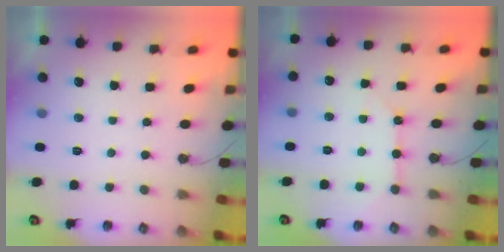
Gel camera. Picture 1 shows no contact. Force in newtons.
{"total": 7.8, "press": 7.8, "slide": 0.6}